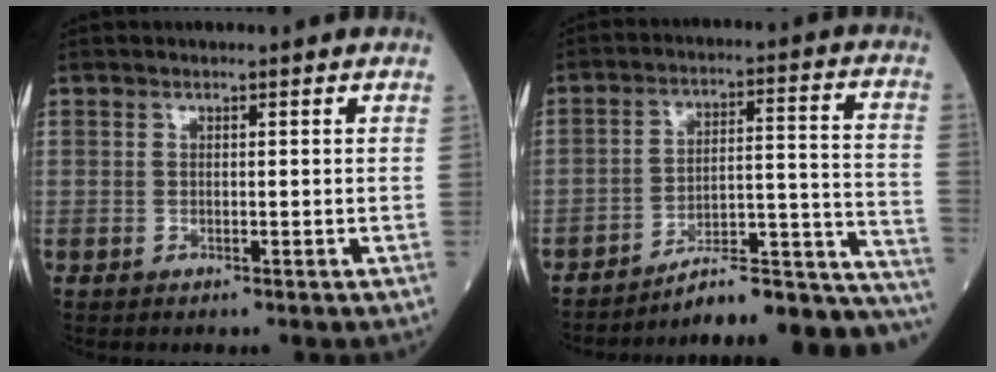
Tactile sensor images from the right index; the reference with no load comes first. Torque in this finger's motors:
{"motor_torque": [1.00, -1.14, 0.54, 0.09]}